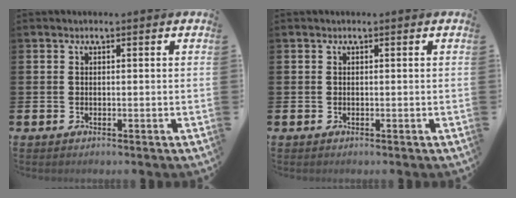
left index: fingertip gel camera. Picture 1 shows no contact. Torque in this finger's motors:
{"motor_torque": [0.01, 0.00, 0.00, 0.00]}